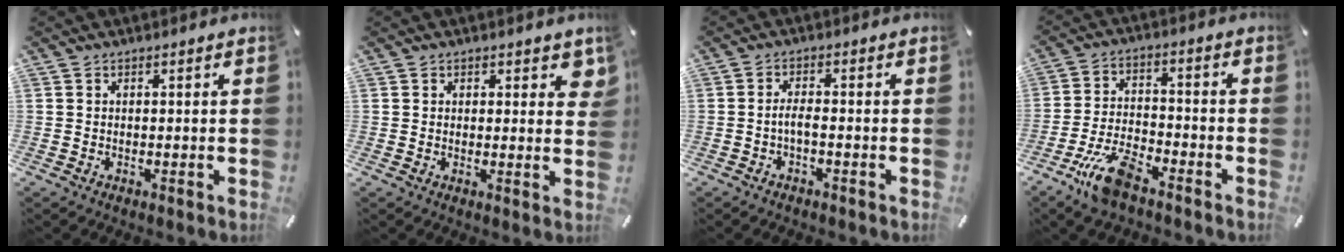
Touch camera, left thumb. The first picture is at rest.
{"total": 1.9, "force": [1.0, 1.2, 1.1], "torque": [0.002, -0.006, 0.012]}
{"total": 2.8, "force": [-1.3, 0.9, 2.3], "torque": [-0.047, 0.005, -0.026]}
{"total": 10.3, "force": [-7.2, 3.6, 6.4], "torque": [-0.135, 0.031, -0.137]}